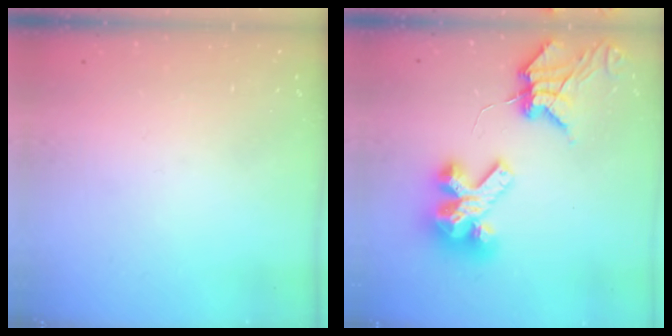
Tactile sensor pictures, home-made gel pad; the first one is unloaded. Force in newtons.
{"total": 11.8, "press": 11.7, "slide": 1.3}